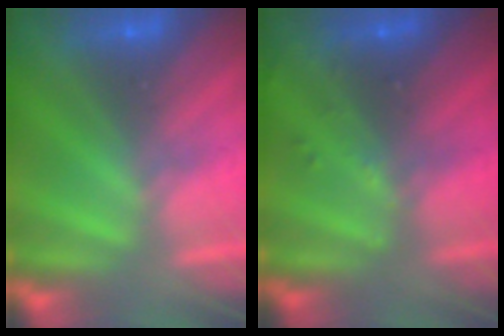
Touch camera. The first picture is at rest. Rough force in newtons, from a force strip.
{"total": 2.9}